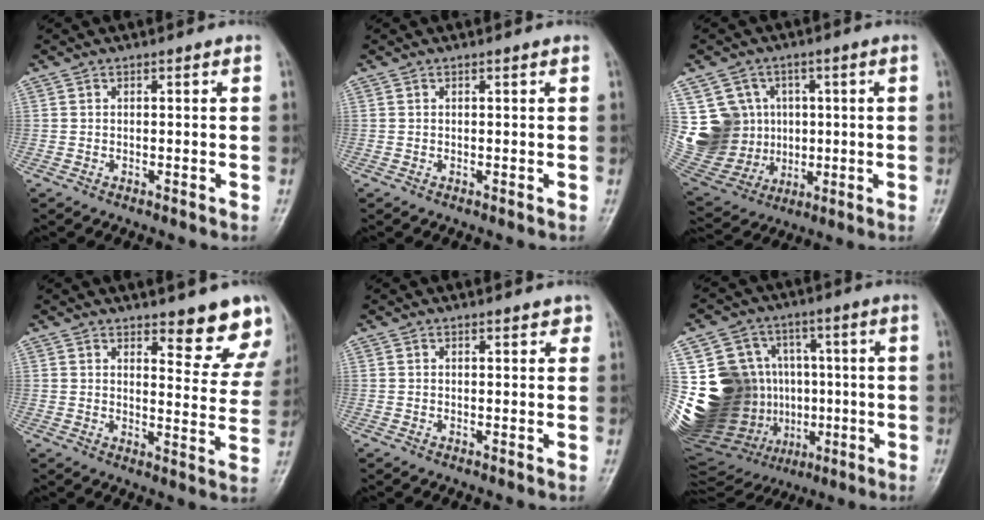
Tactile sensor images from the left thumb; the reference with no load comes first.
{"total": 0.0}
{"total": 15.0, "force": [2.4, 13.7, 5.8], "torque": [-0.085, 0.017, 0.070]}
{"total": 9.6, "force": [7.9, 3.1, 4.4], "torque": [-0.011, -0.055, 0.088]}
{"total": 1.4, "force": [1.0, 0.7, 0.7], "torque": [0.000, -0.003, 0.008]}
{"total": 29.3, "force": [-0.5, 23.9, 16.9], "torque": [-0.318, 0.039, 0.026]}